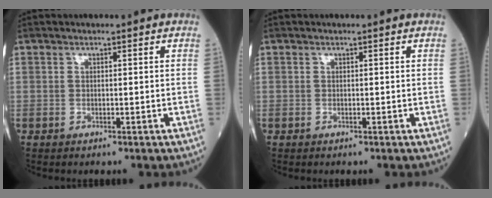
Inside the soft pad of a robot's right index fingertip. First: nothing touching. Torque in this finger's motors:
{"motor_torque": [0.00, 0.00, 0.00, 0.00]}